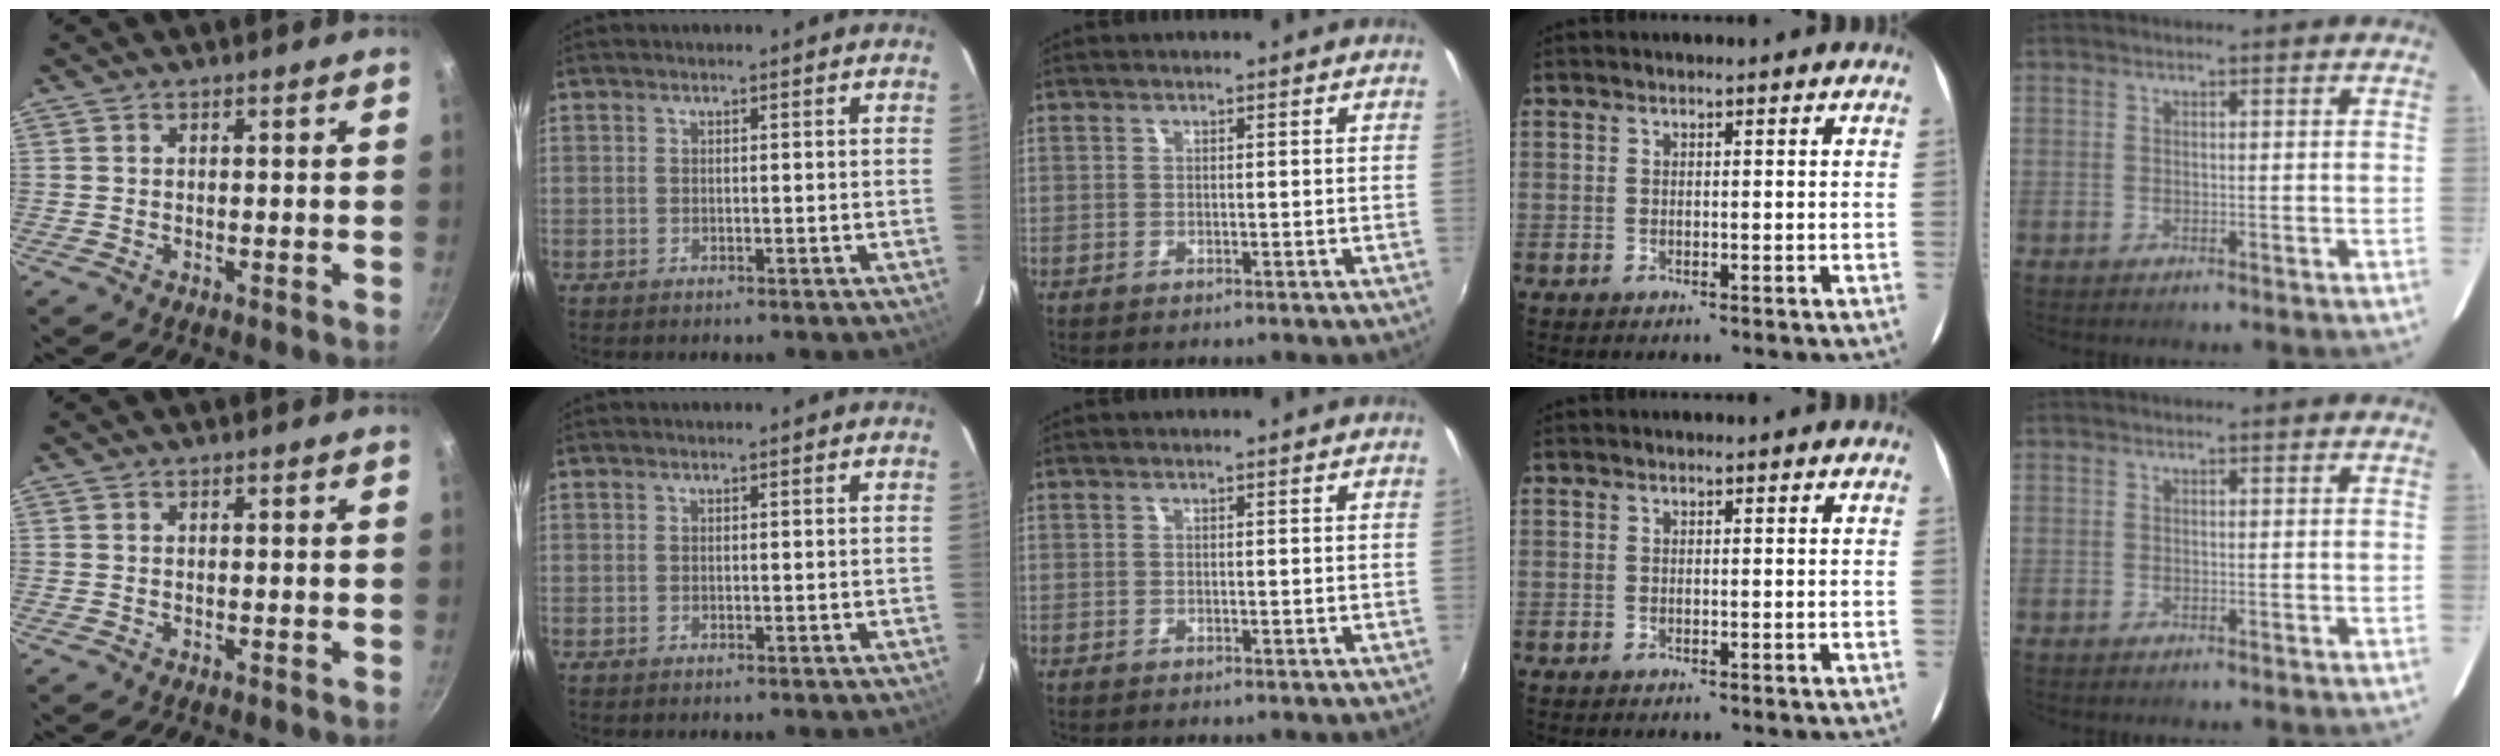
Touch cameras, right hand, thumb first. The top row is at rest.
{}